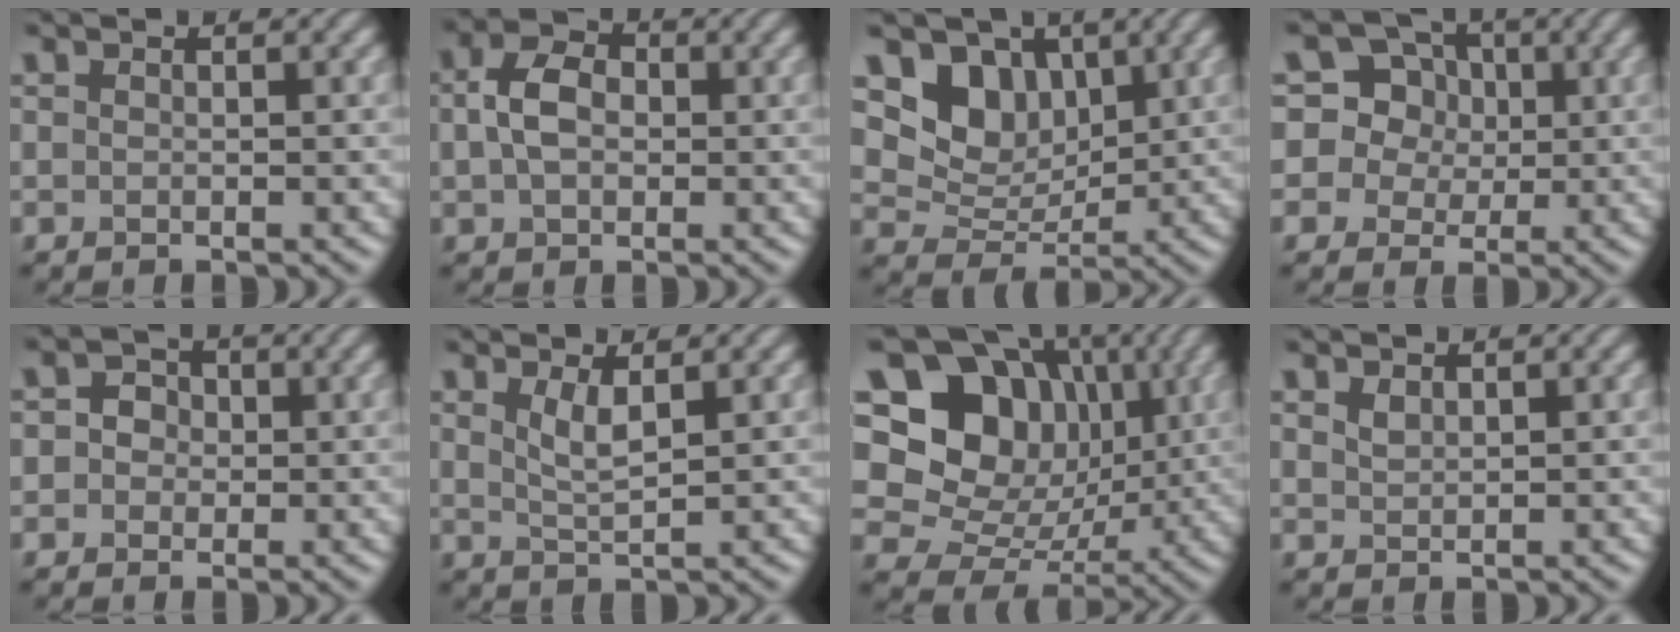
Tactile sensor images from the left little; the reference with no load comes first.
{"total": 4.4, "force": [0.4, 3.2, 3.0], "torque": [-0.066, 0.006, -0.002]}
{"total": 6.0, "force": [2.5, 4.5, 3.0], "torque": [-0.056, -0.012, 0.037]}
{"total": 10.0, "force": [3.5, 8.8, 3.3], "torque": [-0.096, 0.046, 0.050]}
{"total": 2.4, "force": [0.2, 2.2, 1.0], "torque": [0.002, 0.006, -0.010]}
{"total": 2.1, "force": [1.0, 0.5, 1.8], "torque": [-0.037, -0.006, 0.024]}
{"total": 16.3, "force": [4.7, 13.5, 7.8], "torque": [-0.159, 0.049, 0.088]}
{"total": 1.0, "force": [0.8, 0.4, 0.5], "torque": [-0.014, 0.000, 0.019]}